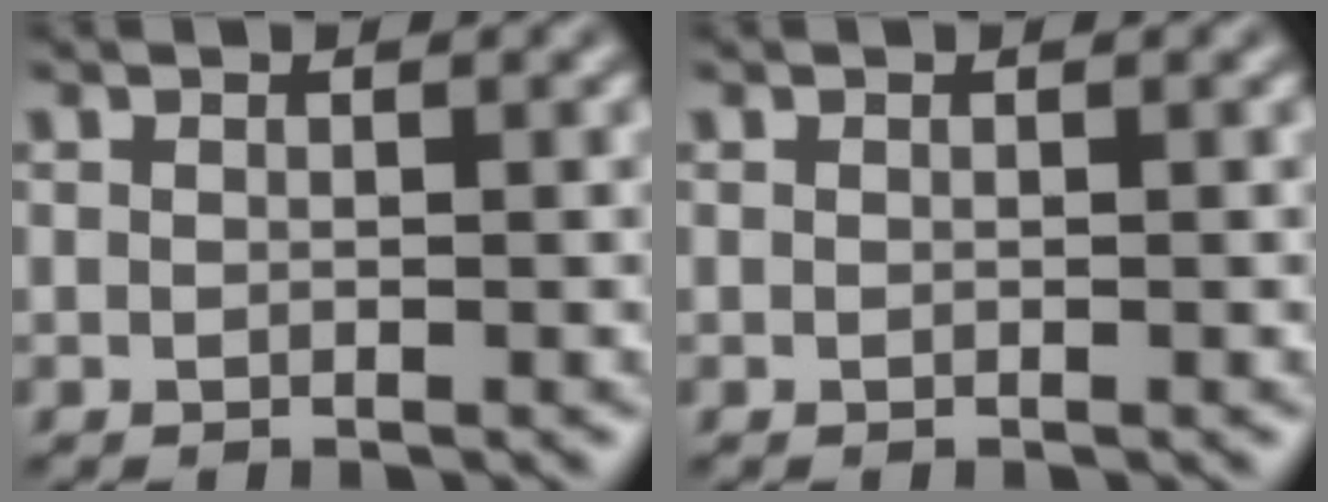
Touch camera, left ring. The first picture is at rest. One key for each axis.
{"total": 0.0}